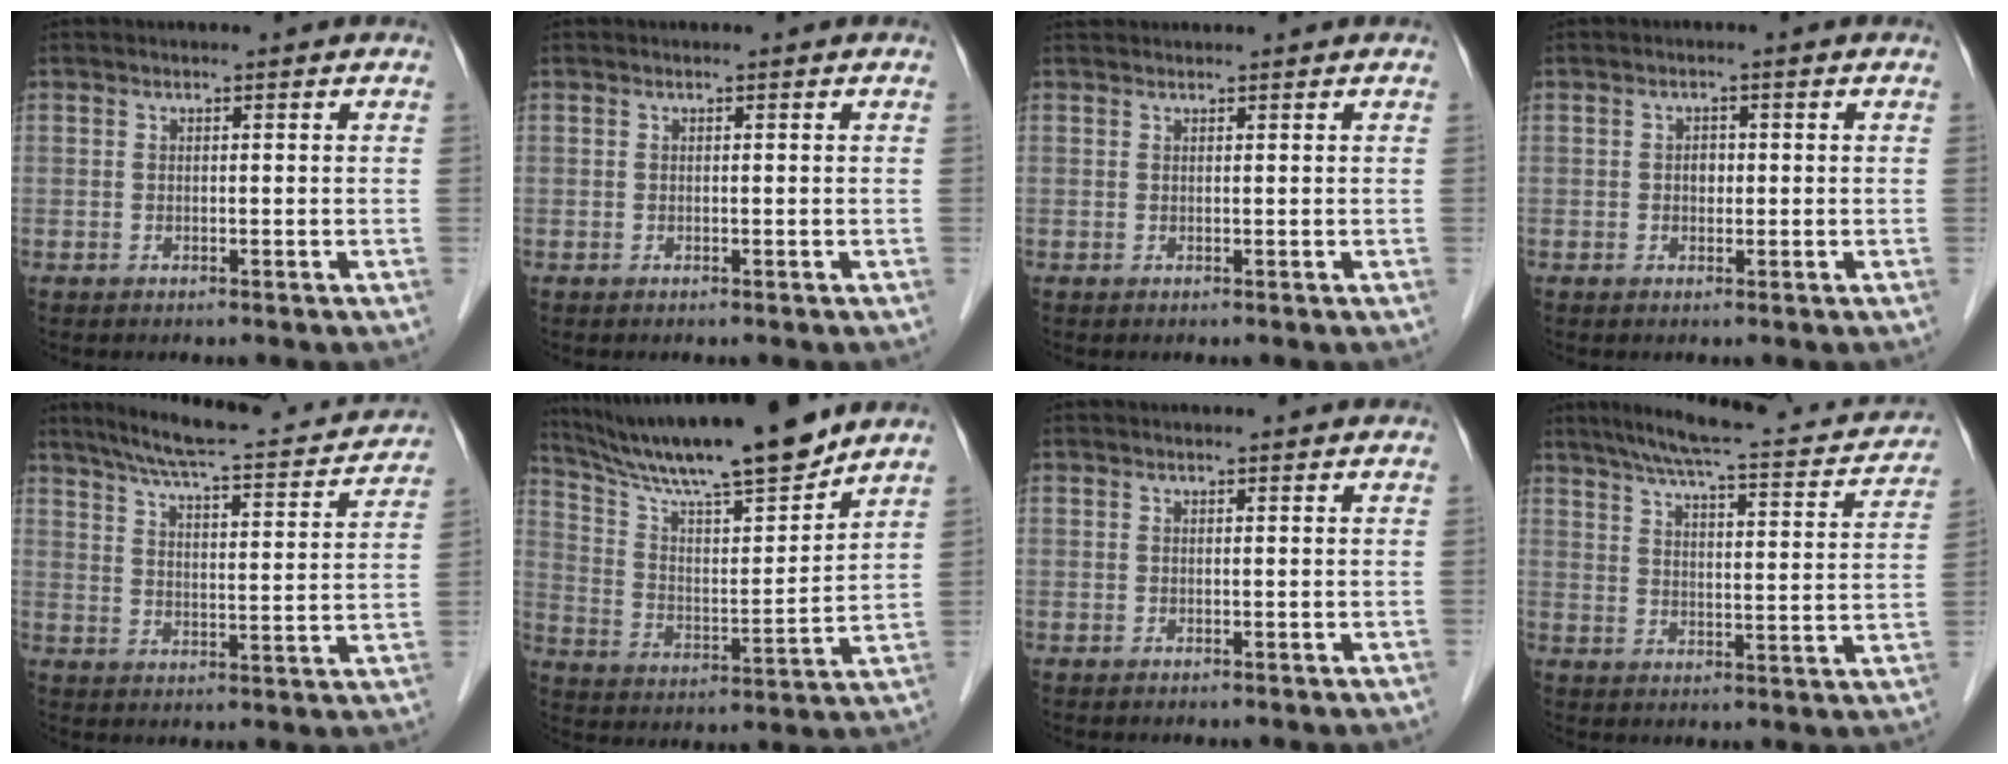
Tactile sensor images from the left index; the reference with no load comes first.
{"total": 0.0}
{"total": 1.5, "force": [1.4, 0.2, 0.4], "torque": [-0.007, 0.025, 0.026]}
{"total": 1.4, "force": [-0.6, 0.9, 0.9], "torque": [-0.013, -0.002, -0.010]}
{"total": 19.7, "force": [17.5, 2.8, 8.7], "torque": [-0.133, -0.003, 0.228]}
{"total": 17.7, "force": [15.4, 0.4, 8.9], "torque": [-0.157, -0.004, 0.260]}
{"total": 1.6, "force": [1.5, 0.0, 0.6], "torque": [-0.008, 0.008, 0.017]}
{"total": 19.8, "force": [16.6, 3.7, 10.1], "torque": [-0.148, 0.012, 0.208]}